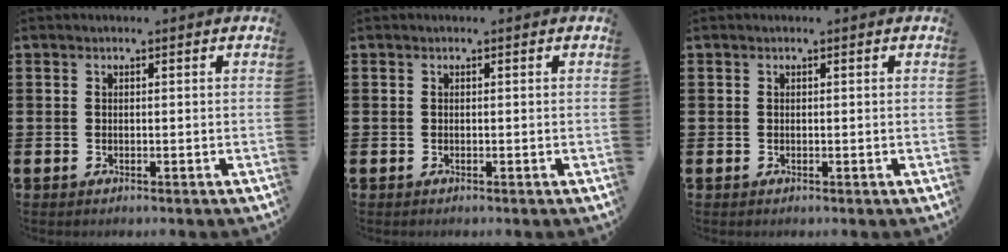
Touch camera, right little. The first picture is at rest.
{"total": 0.0}
{"total": 0.0}